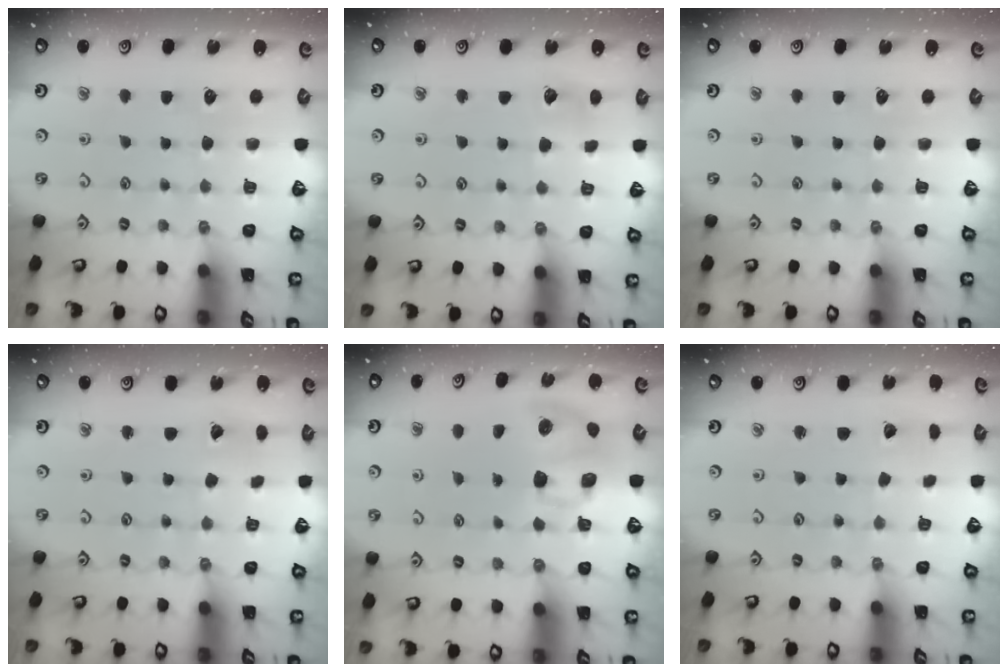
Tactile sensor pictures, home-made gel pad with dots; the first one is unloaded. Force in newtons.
{"total": 4.7, "press": 4.6, "slide": 0.6}
{"total": 0.0}
{"total": 3.1, "press": 3.1, "slide": 0.5}
{"total": 9.2, "press": 9.1, "slide": 1.4}
{"total": 1.9, "press": 1.9, "slide": 0.1}